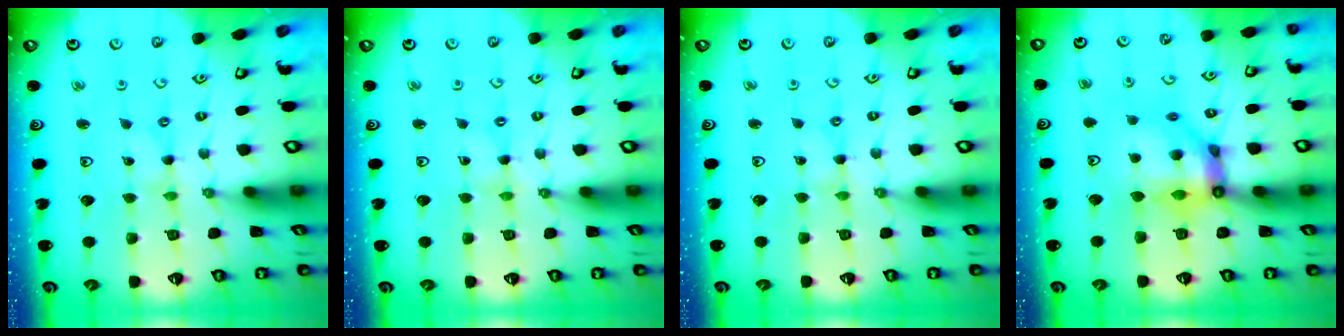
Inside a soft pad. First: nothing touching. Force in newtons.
{"total": 0.0}
{"total": 0.0}
{"total": 10.9, "press": 10.8, "slide": 1.2}